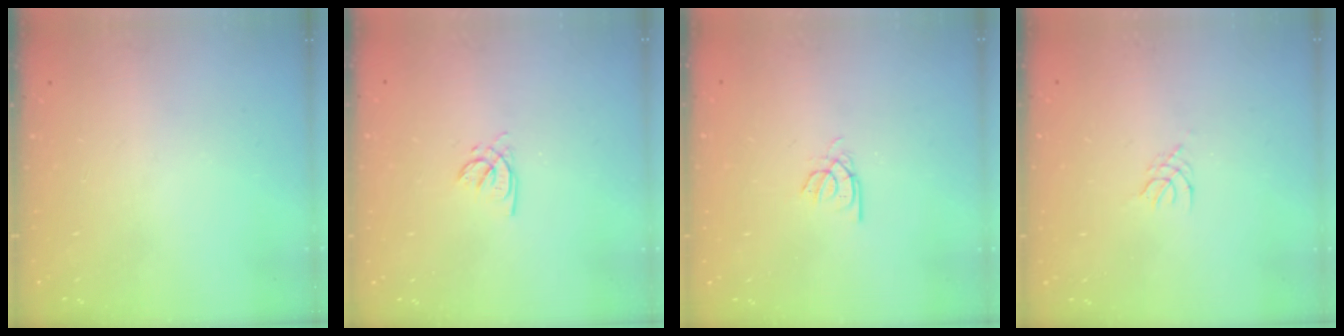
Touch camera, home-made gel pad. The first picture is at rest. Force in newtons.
{"total": 2.2, "press": 2.2, "slide": 0.2}
{"total": 2.2, "press": 2.2, "slide": 0.2}
{"total": 1.2, "press": 1.2, "slide": 0.3}